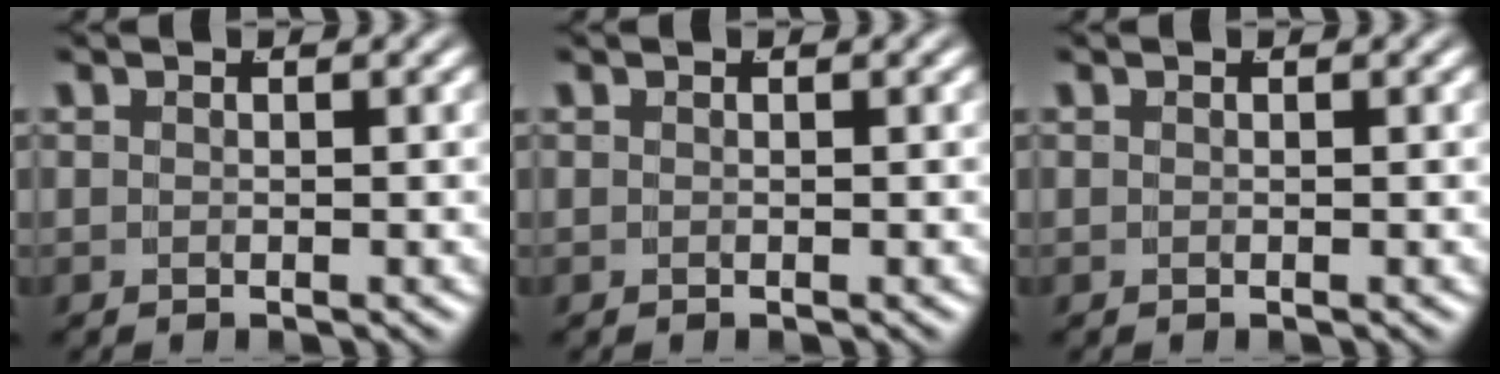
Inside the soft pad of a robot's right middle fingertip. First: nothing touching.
{"total": 0.0}
{"total": 0.0}